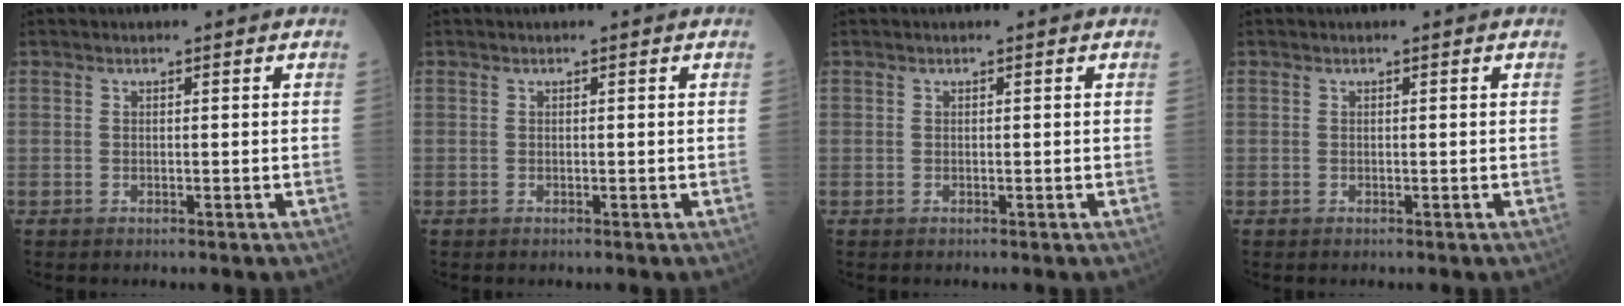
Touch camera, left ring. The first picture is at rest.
{"total": 0.0}
{"total": 0.0}
{"total": 0.0}